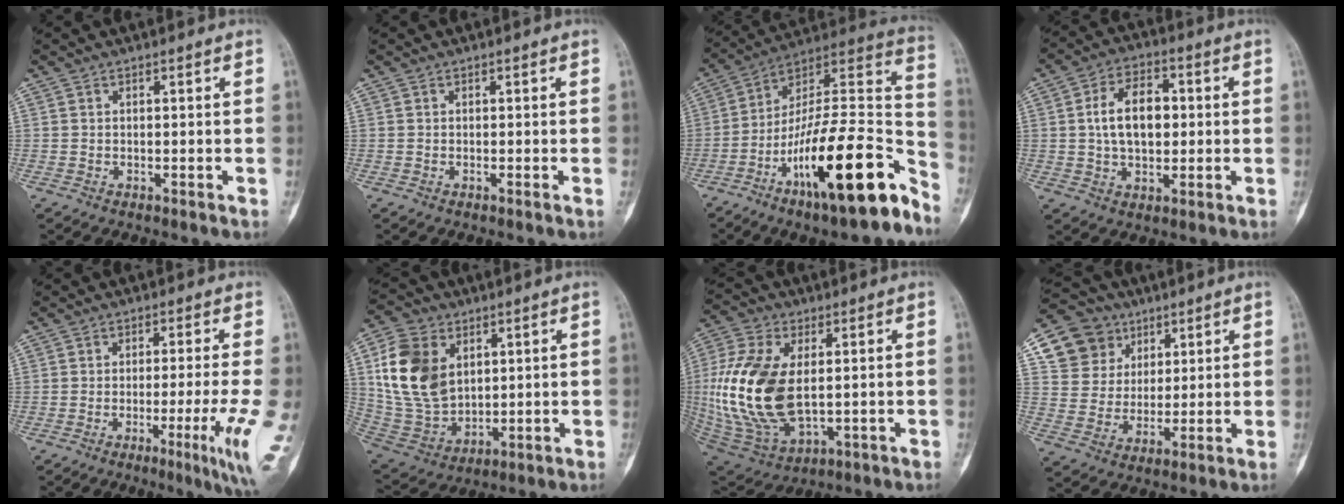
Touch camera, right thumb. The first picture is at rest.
{"total": 0.0}
{"total": 26.4, "force": [-14.7, 7.1, 20.7], "torque": [-0.283, 0.093, -0.240]}
{"total": 10.8, "force": [1.0, 6.7, 8.4], "torque": [-0.130, 0.012, 0.016]}
{"total": 8.9, "force": [-2.5, -0.6, 8.5], "torque": [-0.122, -0.021, -0.040]}
{"total": 16.4, "force": [4.7, 11.6, 10.7], "torque": [-0.191, -0.015, 0.103]}
{"total": 20.8, "force": [0.9, 11.7, 17.2], "torque": [-0.370, -0.016, 0.030]}
{"total": 12.3, "force": [5.9, 10.4, 2.9], "torque": [-0.018, -0.013, 0.112]}